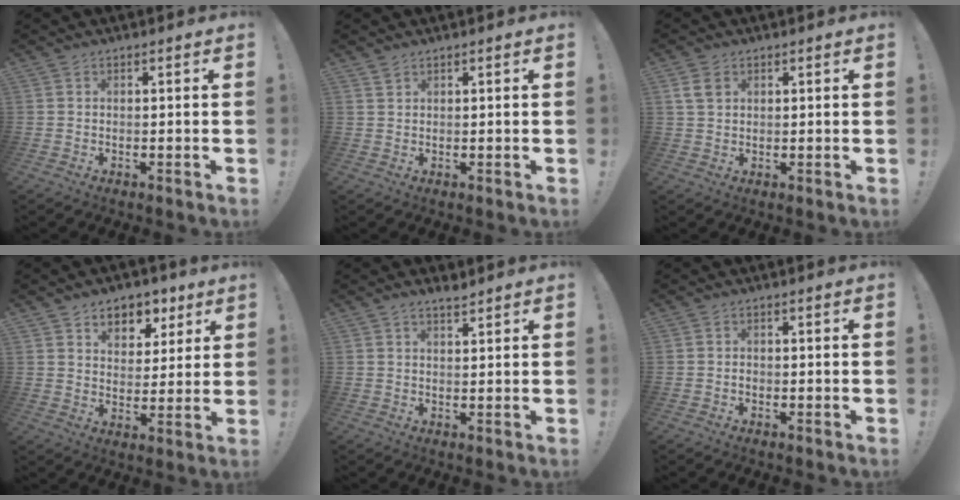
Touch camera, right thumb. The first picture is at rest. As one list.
[{"total": 1.3, "force": [1.1, 0.5, 0.4], "torque": [-0.002, -0.004, 0.020]}, {"total": 4.2, "force": [1.8, 2.8, 2.6], "torque": [-0.039, 0.001, 0.035]}, {"total": 7.4, "force": [4.4, 5.5, 2.3], "torque": [-0.020, -0.035, 0.082]}, {"total": 2.4, "force": [2.1, 0.6, 1.1], "torque": [-0.013, -0.013, 0.035]}, {"total": 0.9, "force": [-0.6, 0.7, 0.2], "torque": [-0.007, 0.004, -0.009]}]